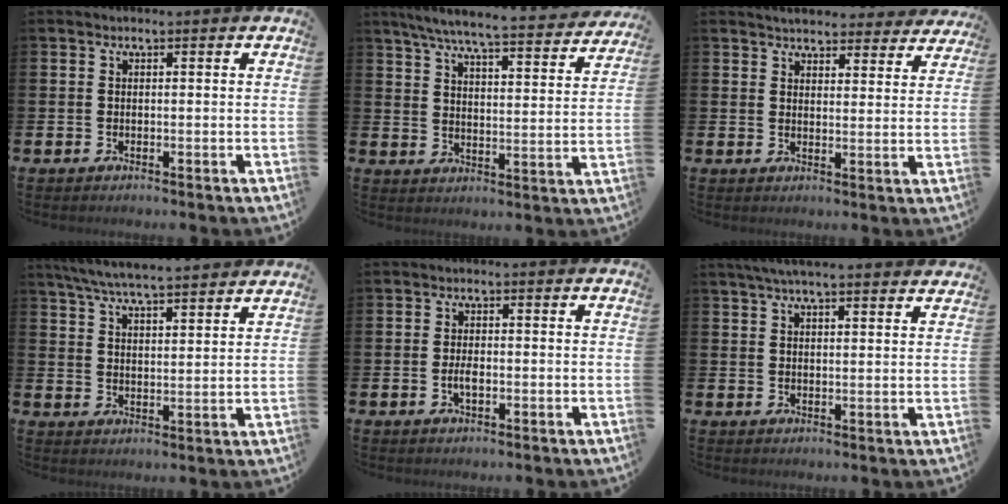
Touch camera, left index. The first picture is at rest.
{"total": 6.8, "force": [6.2, 0.4, 2.8], "torque": [-0.075, -0.045, 0.104]}
{"total": 4.3, "force": [4.2, 1.0, 0.3], "torque": [-0.012, -0.026, 0.074]}
{"total": 6.3, "force": [6.1, 0.1, 1.6], "torque": [-0.057, -0.031, 0.109]}
{"total": 2.0, "force": [-0.4, 0.8, 1.8], "torque": [-0.025, -0.003, -0.009]}
{"total": 4.6, "force": [4.2, 0.2, 1.7], "torque": [-0.043, -0.009, 0.077]}